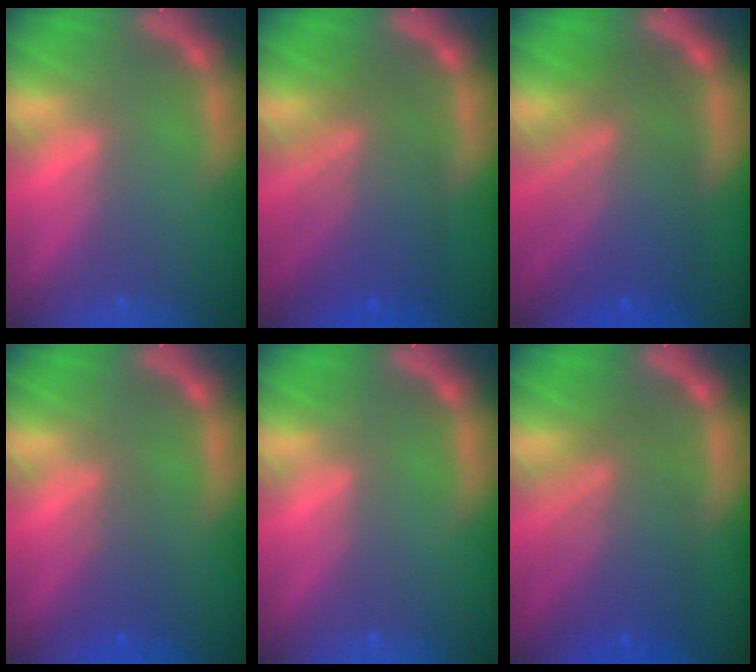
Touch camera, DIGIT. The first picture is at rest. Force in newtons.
{"total": 7.5}
{"total": 9.0}
{"total": 2.5}
{"total": 0.0}
{"total": 7.1}